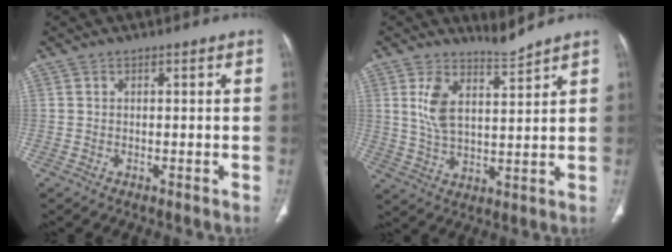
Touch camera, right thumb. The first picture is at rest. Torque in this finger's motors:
{"motor_torque": [-0.03, 0.04, 0.04, 0.05, 0.18]}